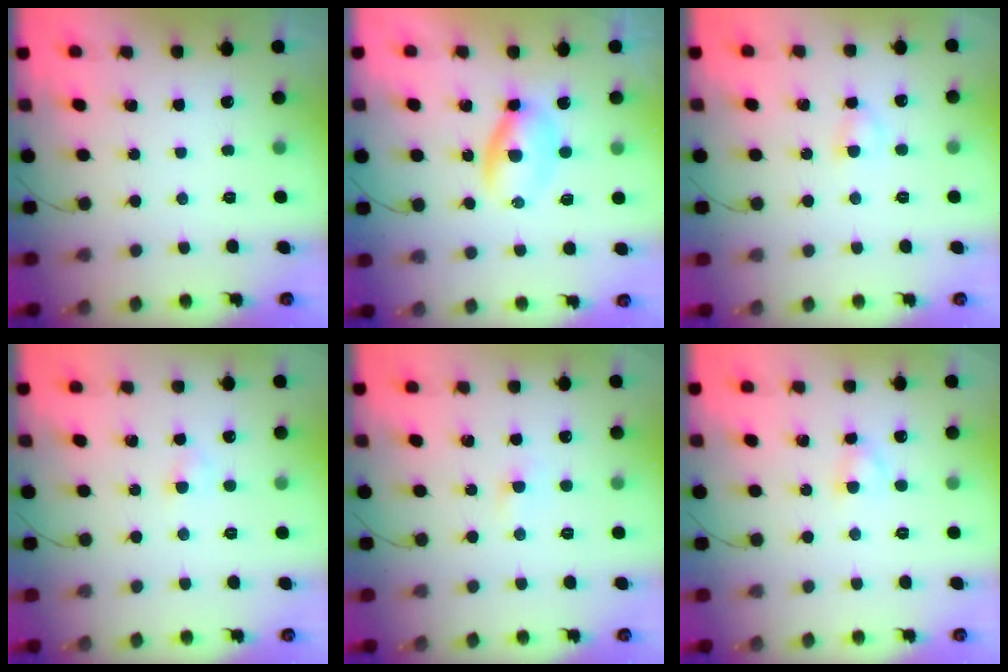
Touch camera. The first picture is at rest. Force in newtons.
{"total": 3.7, "press": 3.6, "slide": 1.0}
{"total": 3.8, "press": 3.5, "slide": 1.4}
{"total": 2.5, "press": 2.3, "slide": 1.1}
{"total": 1.9, "press": 1.7, "slide": 0.9}
{"total": 2.9, "press": 2.7, "slide": 1.2}